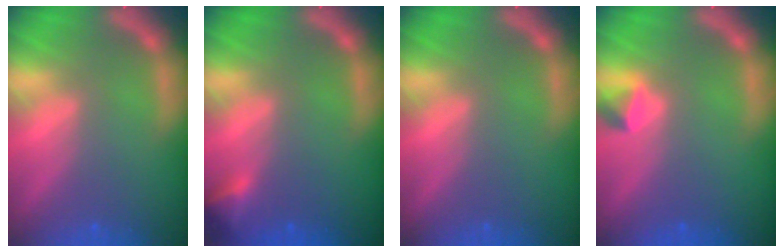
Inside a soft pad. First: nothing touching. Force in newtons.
{"total": 1.9}
{"total": 0.0}
{"total": 1.4}